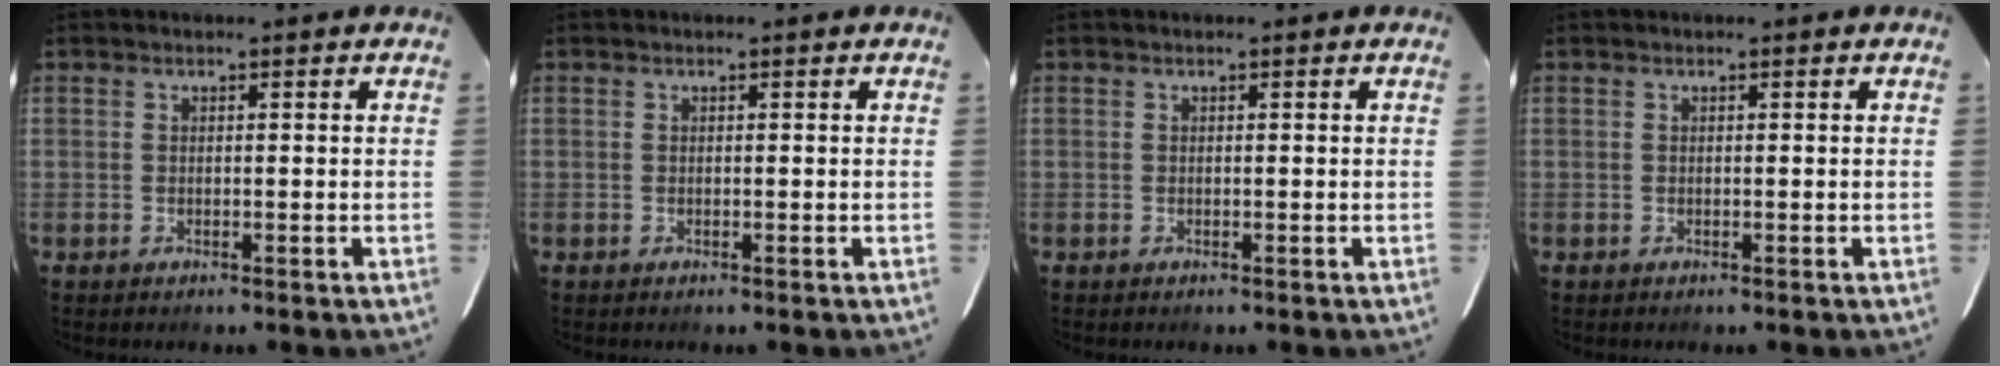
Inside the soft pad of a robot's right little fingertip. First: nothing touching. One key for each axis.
{"total": 0.0}
{"total": 0.0}
{"total": 0.0}